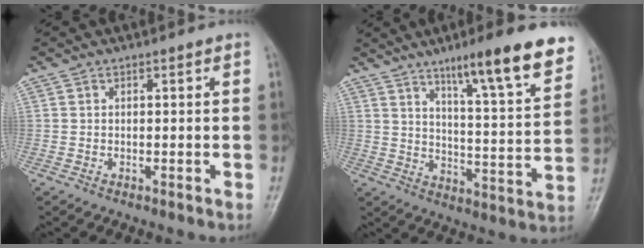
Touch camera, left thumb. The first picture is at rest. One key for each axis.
{"total": 16.8, "fx": 11.0, "fy": 2.2, "fz": 12.5, "tx": -0.156, "ty": -0.058, "tz": 0.164}